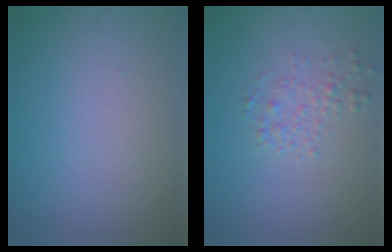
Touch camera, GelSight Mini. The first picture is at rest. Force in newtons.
{"total": 1.6, "press": 1.6, "slide": 0.0}